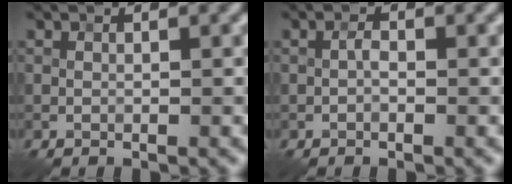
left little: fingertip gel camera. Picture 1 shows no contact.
{"total": 0.8, "force": [-0.3, 0.4, 0.7], "torque": [-0.012, 0.002, -0.006]}